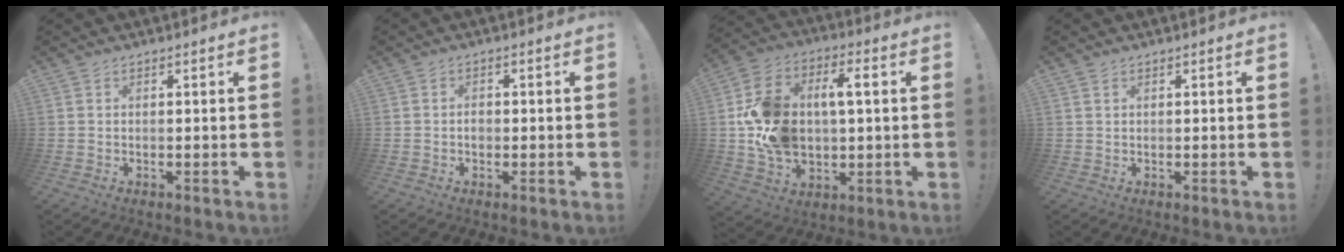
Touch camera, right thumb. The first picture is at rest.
{"total": 1.7, "force": [-0.8, 1.3, 0.8], "torque": [-0.005, 0.002, -0.017]}
{"total": 17.1, "force": [1.9, 11.9, 12.1], "torque": [-0.213, 0.002, 0.037]}
{"total": 0.7, "force": [0.6, 0.3, 0.3], "torque": [-0.005, -0.001, 0.012]}